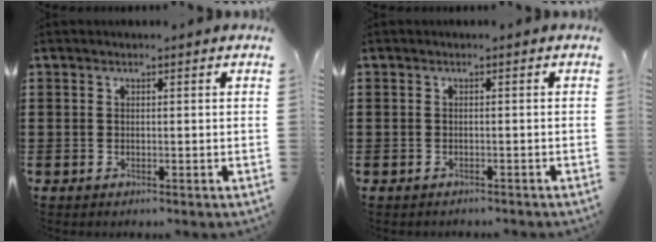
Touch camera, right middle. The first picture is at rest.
{"total": 0.7, "force": [-0.6, 0.2, -0.1], "torque": [0.000, 0.000, -0.014]}